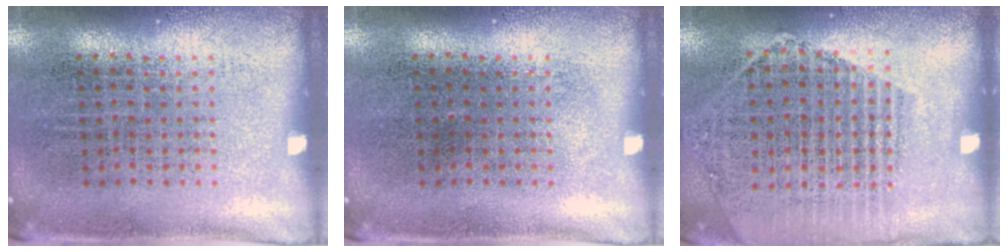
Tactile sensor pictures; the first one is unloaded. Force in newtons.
{"total": 0.0}
{"total": 1.6, "press": 1.5, "slide": 0.4}